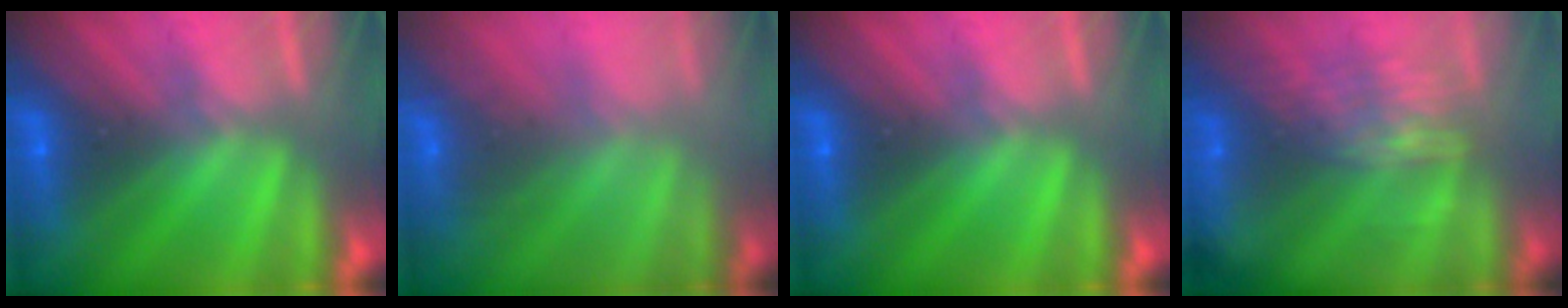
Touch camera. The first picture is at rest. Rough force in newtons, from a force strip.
{"total": 6.9}
{"total": 0.0}
{"total": 6.8}